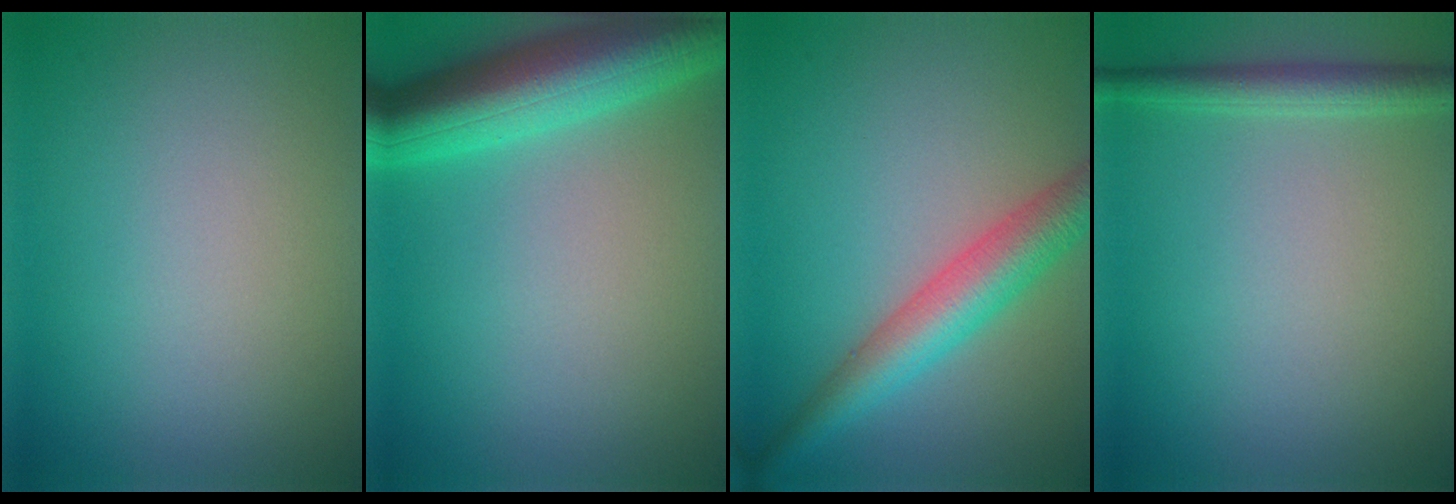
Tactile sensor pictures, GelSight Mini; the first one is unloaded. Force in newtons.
{"total": 8.0, "press": 8.0, "slide": 0.3}
{"total": 5.2, "press": 5.2, "slide": 0.2}
{"total": 2.3, "press": 2.3, "slide": 0.1}